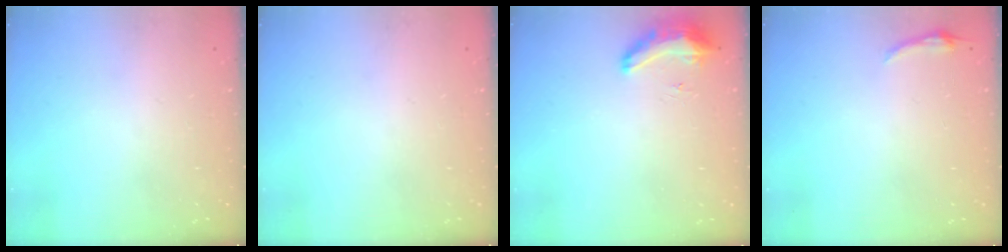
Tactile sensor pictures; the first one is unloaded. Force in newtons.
{"total": 0.0}
{"total": 8.7, "press": 8.5, "slide": 1.8}
{"total": 4.2, "press": 3.6, "slide": 2.0}